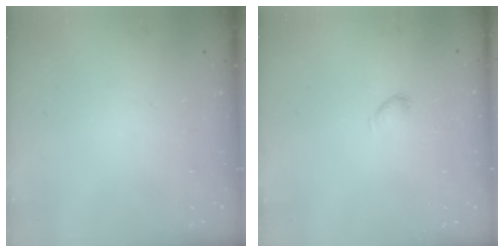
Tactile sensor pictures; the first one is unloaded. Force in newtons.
{"total": 2.8, "press": 2.8, "slide": 0.5}